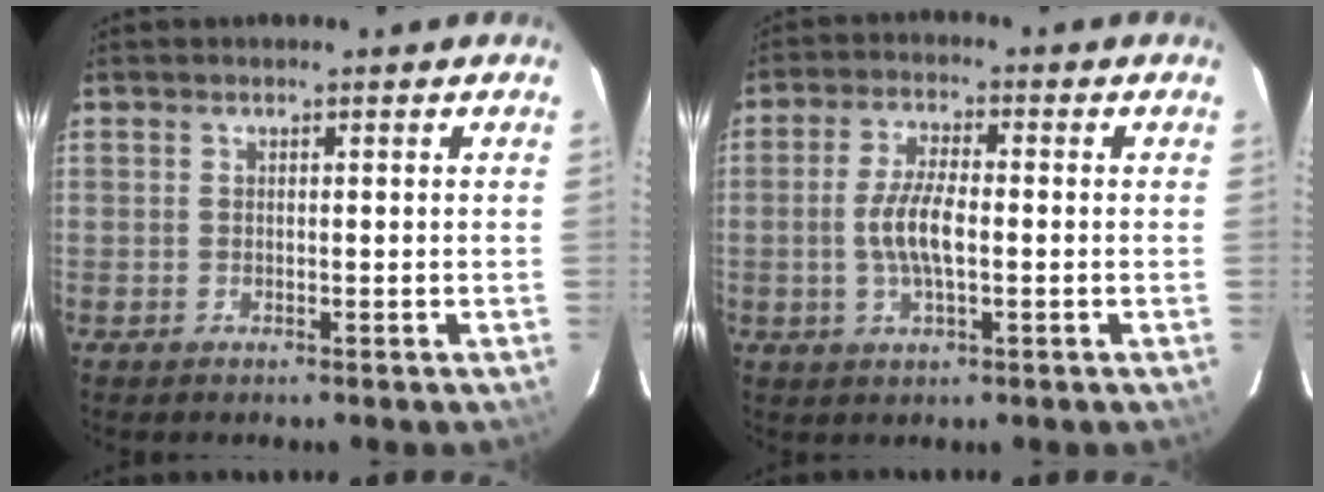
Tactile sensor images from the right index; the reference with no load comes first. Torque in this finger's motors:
{"motor_torque": [0.95, -0.21, 0.68, 0.16]}